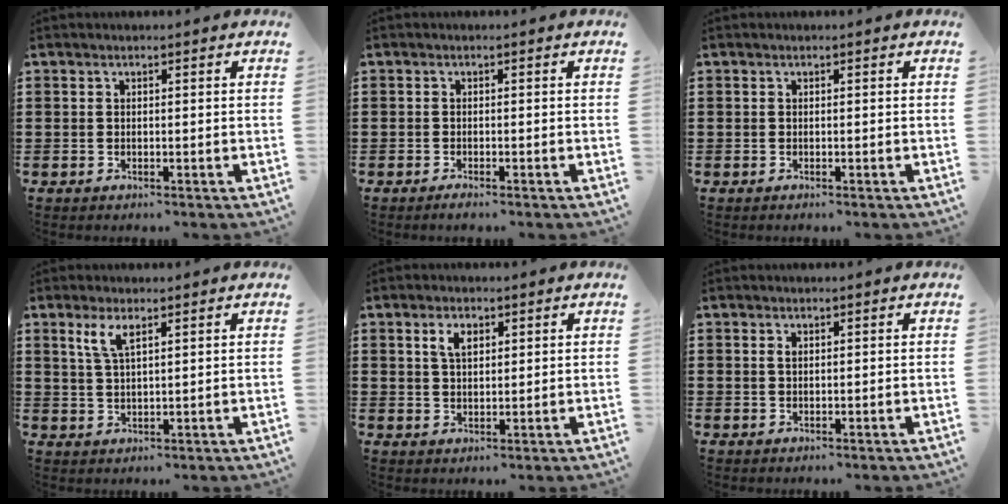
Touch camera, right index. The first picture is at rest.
{"total": 0.9, "force": [-0.8, 0.0, 0.3], "torque": [-0.008, -0.006, -0.015]}
{"total": 0.0}
{"total": 3.7, "force": [2.0, 1.1, 2.9], "torque": [-0.062, 0.006, 0.035]}
{"total": 3.2, "force": [1.5, 1.8, 2.3], "torque": [-0.052, 0.010, 0.026]}
{"total": 0.8, "force": [0.3, 0.4, 0.6], "torque": [-0.013, 0.003, 0.006]}